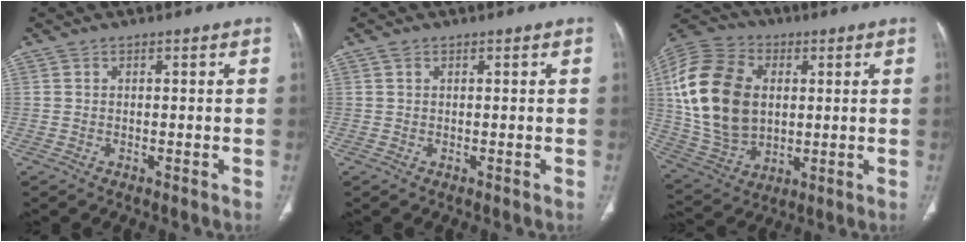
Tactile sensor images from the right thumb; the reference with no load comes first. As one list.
[{"total": 0.6, "force": [0.3, 0.4, 0.4], "torque": [-0.009, 0.006, 0.006]}, {"total": 21.5, "force": [2.9, 15.0, 15.1], "torque": [-0.299, 0.000, 0.064]}]